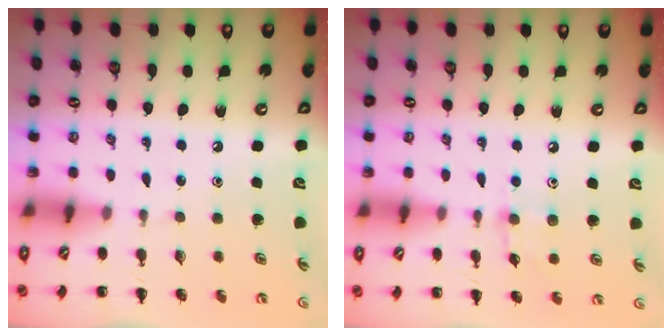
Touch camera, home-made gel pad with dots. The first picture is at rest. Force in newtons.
{"total": 4.4, "press": 4.1, "slide": 1.4}